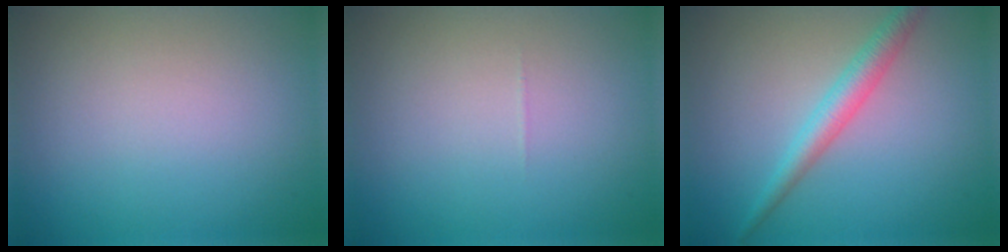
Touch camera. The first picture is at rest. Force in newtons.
{"total": 0.0}
{"total": 2.8, "press": 2.8, "slide": 0.1}